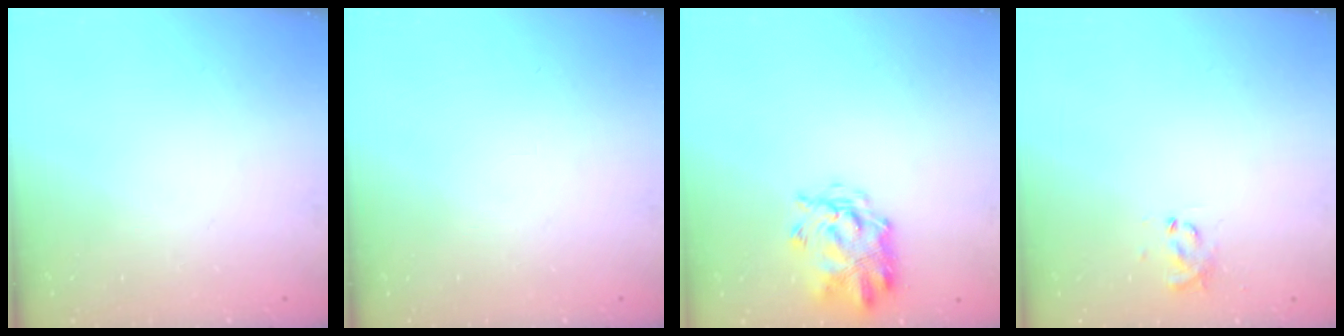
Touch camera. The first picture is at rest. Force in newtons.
{"total": 0.0}
{"total": 3.5, "press": 3.1, "slide": 1.6}
{"total": 2.8, "press": 2.6, "slide": 1.0}